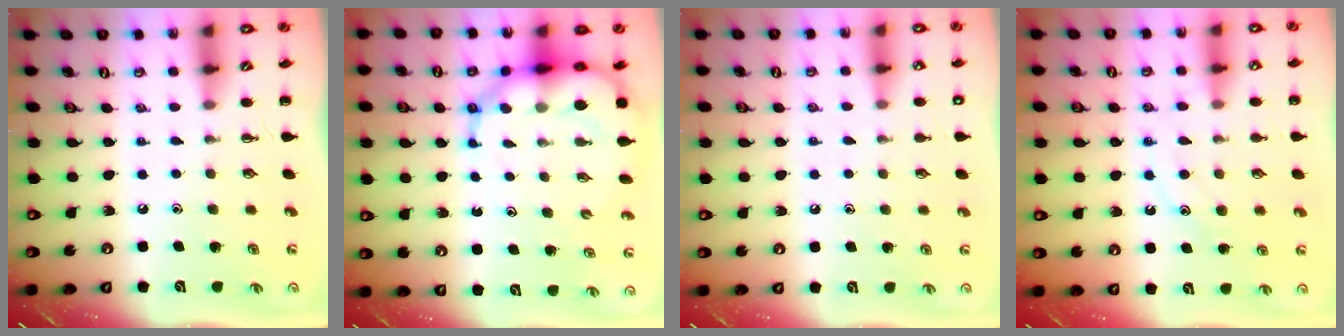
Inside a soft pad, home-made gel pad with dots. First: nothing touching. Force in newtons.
{"total": 12.1, "press": 11.7, "slide": 3.3}
{"total": 5.4, "press": 5.1, "slide": 1.7}
{"total": 12.3, "press": 12.2, "slide": 0.8}